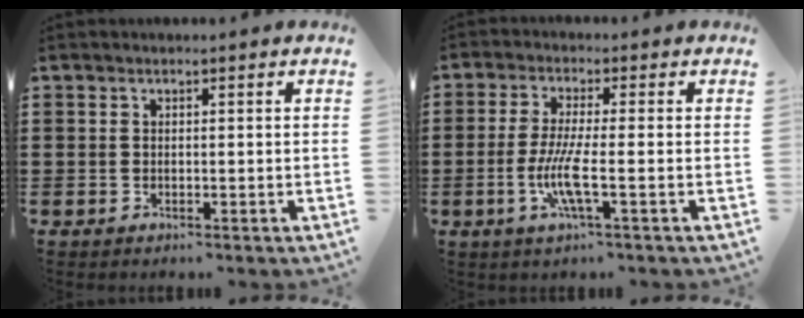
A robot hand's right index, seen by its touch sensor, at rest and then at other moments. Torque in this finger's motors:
{"motor_torque": [2.15, -0.01, 0.61, 0.20]}